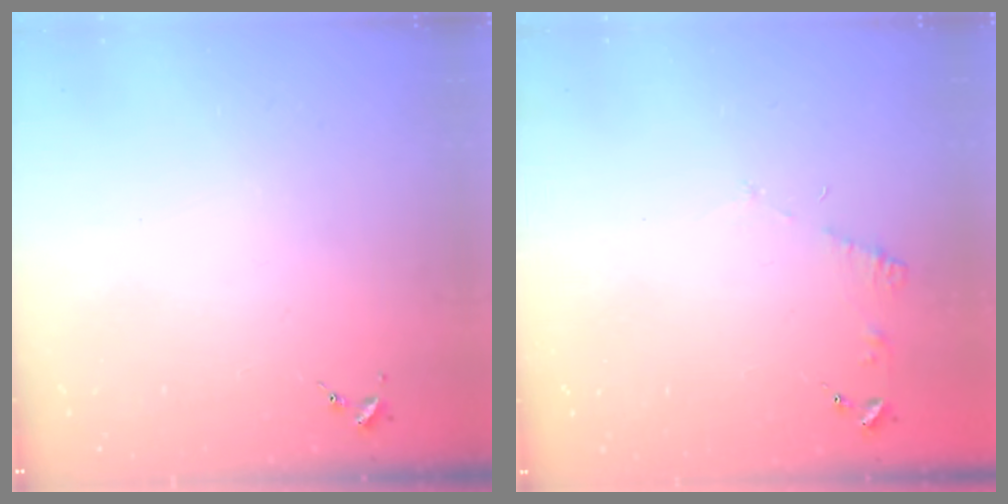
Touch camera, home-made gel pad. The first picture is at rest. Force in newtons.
{"total": 5.6, "press": 5.6, "slide": 0.7}